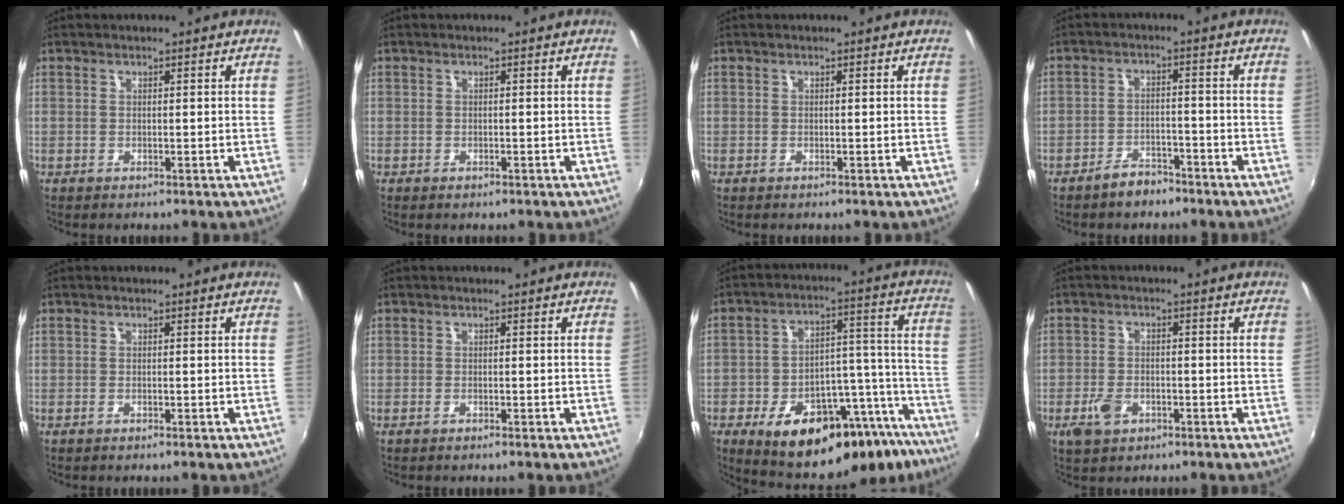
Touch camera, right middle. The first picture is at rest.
{"total": 0.6, "force": [-0.5, 0.3, 0.3], "torque": [-0.005, -0.002, -0.009]}
{"total": 0.0}
{"total": 4.7, "force": [-3.9, 1.9, 1.7], "torque": [-0.044, 0.012, -0.056]}
{"total": 0.6, "force": [-0.5, 0.1, 0.3], "torque": [-0.005, -0.001, -0.012]}
{"total": 0.9, "force": [-0.8, 0.1, 0.5], "torque": [-0.011, -0.001, -0.016]}
{"total": 25.8, "force": [-18.5, 10.9, 14.4], "torque": [-0.209, 0.037, -0.235]}
{"total": 5.3, "force": [-2.7, 3.4, 3.0], "torque": [-0.076, -0.002, -0.047]}